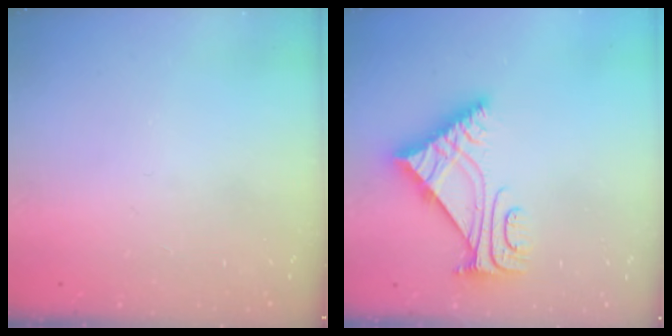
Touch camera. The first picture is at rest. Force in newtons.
{"total": 7.4, "press": 7.3, "slide": 1.0}